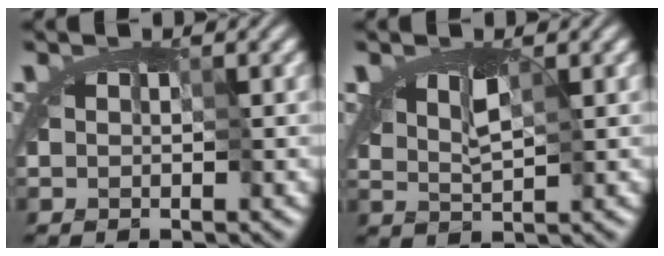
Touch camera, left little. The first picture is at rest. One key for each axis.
{"total": 2.1, "fx": 0.9, "fy": 1.0, "fz": 1.6, "tx": -0.026, "ty": 0.006, "tz": 0.011}